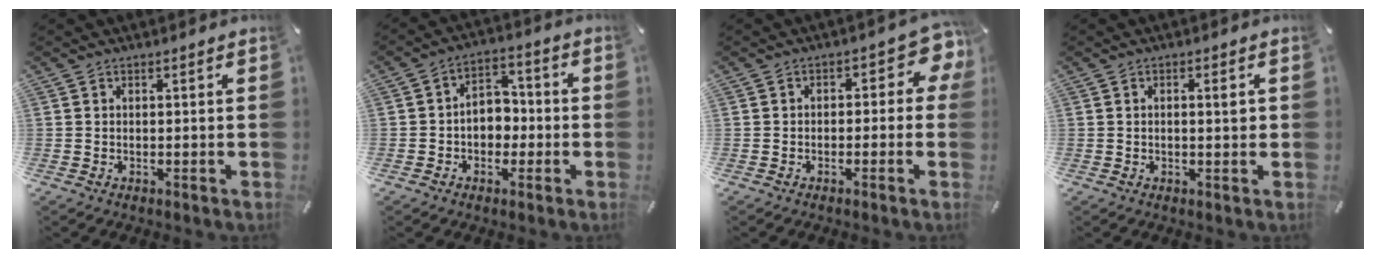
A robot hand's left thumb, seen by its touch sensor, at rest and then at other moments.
{"total": 6.6, "force": [-1.5, 5.6, 3.3], "torque": [-0.047, 0.016, -0.027]}
{"total": 6.1, "force": [0.5, 3.6, 4.9], "torque": [-0.062, -0.004, 0.002]}
{"total": 2.3, "force": [0.2, 0.7, 2.2], "torque": [-0.026, -0.004, -0.002]}